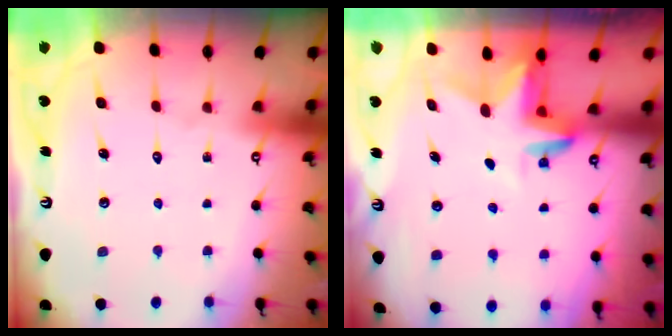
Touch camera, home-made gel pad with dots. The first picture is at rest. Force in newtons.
{"total": 2.9, "press": 2.9, "slide": 0.2}